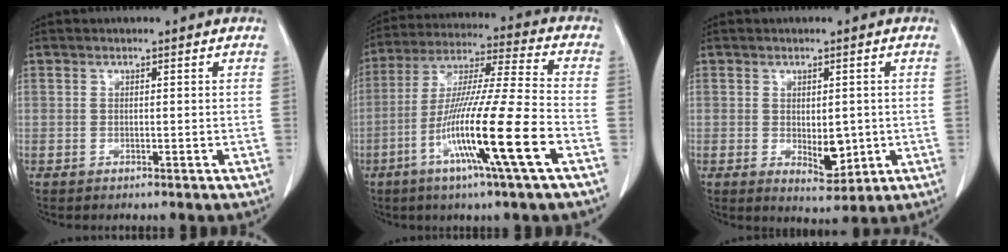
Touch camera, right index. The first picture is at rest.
{"total": 17.4, "force": [-6.6, -1.0, 16.1], "torque": [-0.307, -0.019, -0.123]}
{"total": 4.8, "force": [-0.5, 2.4, 4.1], "torque": [-0.057, -0.011, 0.004]}